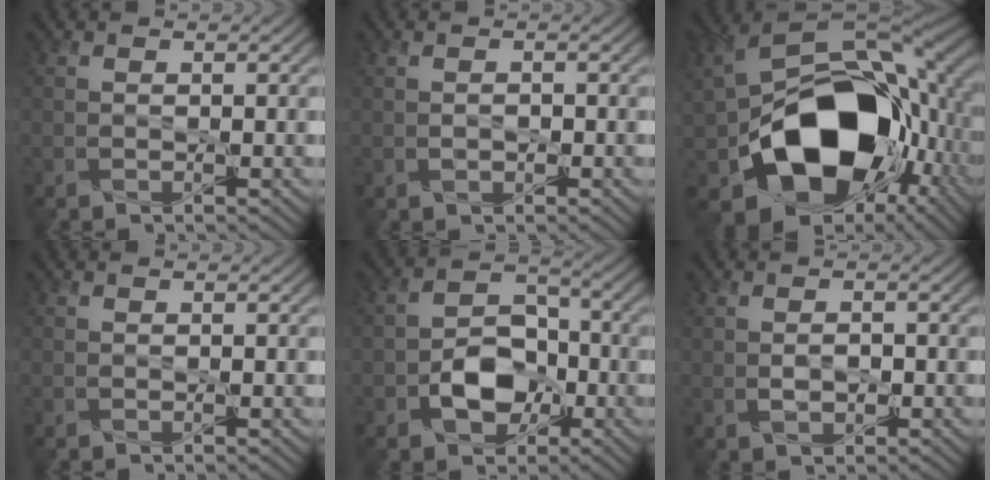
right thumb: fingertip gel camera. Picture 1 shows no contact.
{"total": 0.9, "force": [-0.4, 0.6, 0.5], "torque": [-0.017, -0.004, -0.004]}
{"total": 19.3, "force": [-3.5, 13.6, 13.2], "torque": [-0.228, -0.037, -0.043]}
{"total": 0.0}
{"total": 7.2, "force": [-2.7, 5.0, 4.5], "torque": [-0.076, 0.000, -0.049]}
{"total": 1.6, "force": [-0.4, 1.0, 1.2], "torque": [-0.031, -0.003, -0.004]}